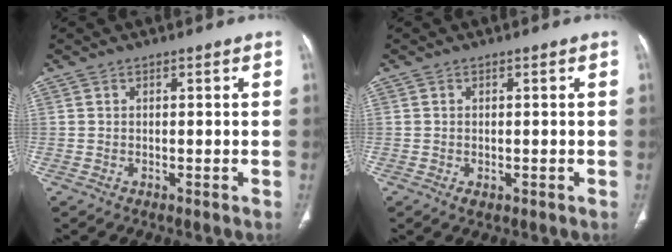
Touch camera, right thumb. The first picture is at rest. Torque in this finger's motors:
{"motor_torque": [-0.30, -0.07, -0.57, 0.02, 0.01]}